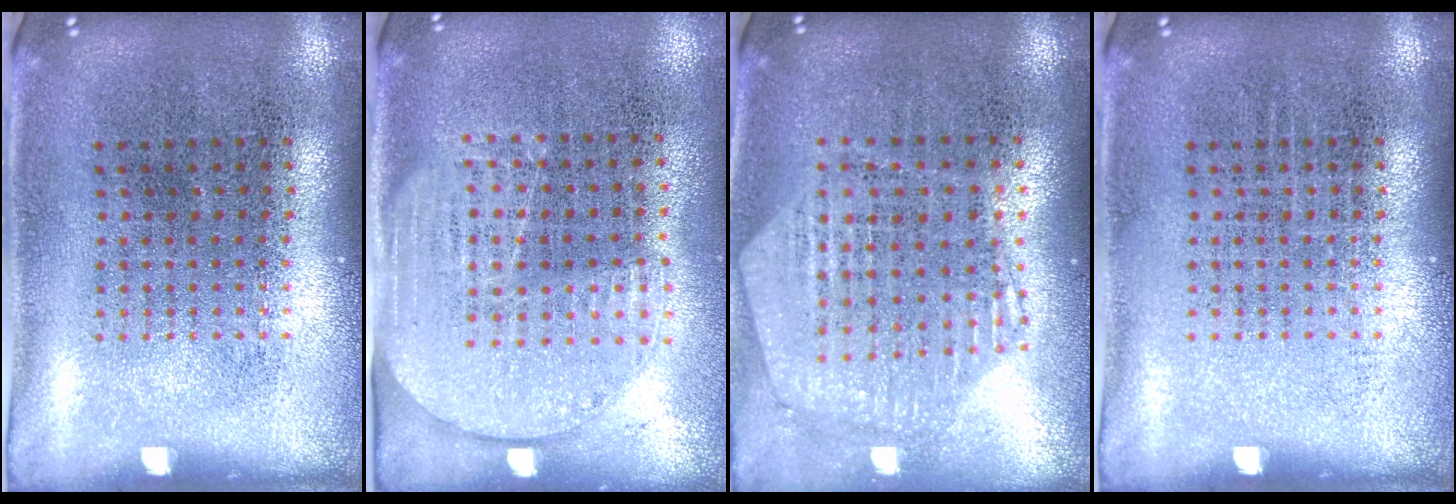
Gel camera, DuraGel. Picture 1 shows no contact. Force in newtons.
{"total": 1.6, "press": 1.4, "slide": 0.8}
{"total": 1.1, "press": 1.1, "slide": 0.2}
{"total": 0.0}